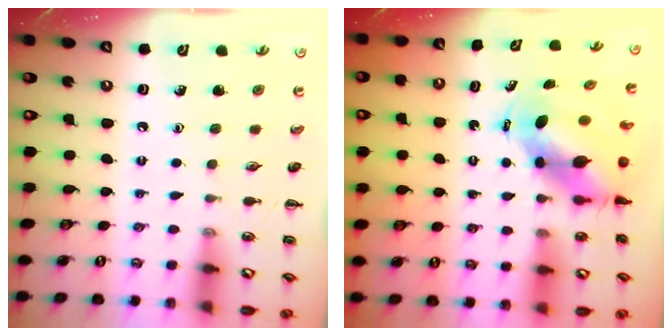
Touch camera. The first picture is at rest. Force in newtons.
{"total": 5.8, "press": 5.6, "slide": 1.4}